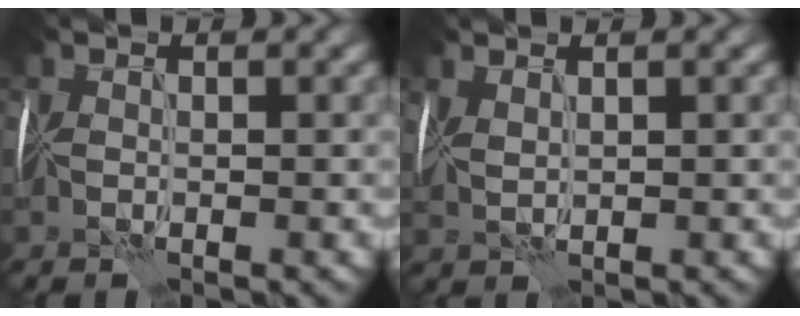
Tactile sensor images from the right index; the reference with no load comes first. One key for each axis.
{"total": 1.5, "fx": 1.1, "fy": 0.5, "fz": 1.0, "tx": -0.026, "ty": 0.006, "tz": 0.026}